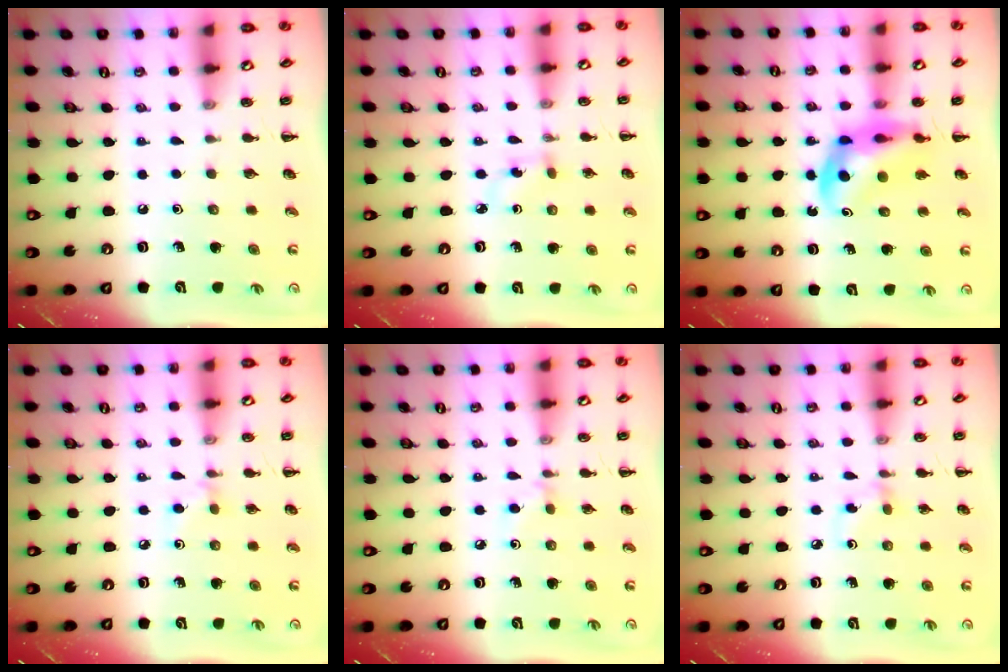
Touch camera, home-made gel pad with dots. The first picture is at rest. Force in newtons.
{"total": 2.9, "press": 2.7, "slide": 1.1}
{"total": 10.0, "press": 9.5, "slide": 3.2}
{"total": 3.2, "press": 3.1, "slide": 1.0}
{"total": 3.3, "press": 3.1, "slide": 1.2}
{"total": 3.2, "press": 3.0, "slide": 1.2}